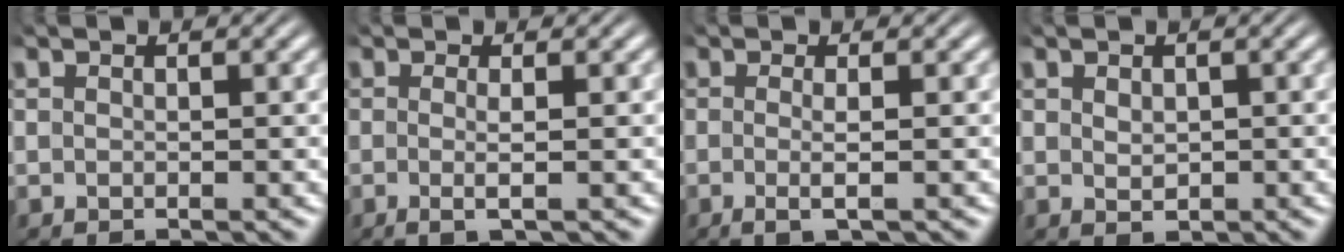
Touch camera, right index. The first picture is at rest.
{"total": 1.8, "force": [-0.8, -0.2, 1.6], "torque": [-0.041, -0.010, -0.010]}
{"total": 2.0, "force": [-1.0, 0.0, 1.7], "torque": [-0.045, -0.012, -0.013]}
{"total": 1.0, "force": [-0.1, 0.5, 0.9], "torque": [-0.009, -0.011, 0.010]}